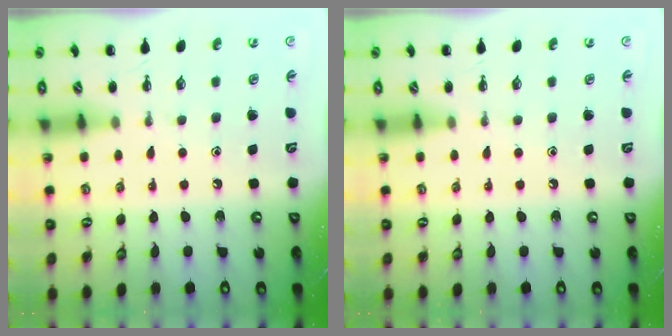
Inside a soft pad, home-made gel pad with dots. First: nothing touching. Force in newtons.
{"total": 0.0}